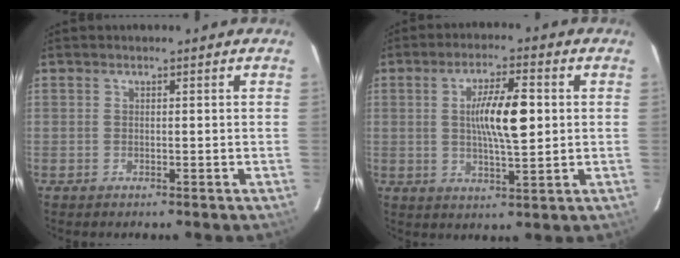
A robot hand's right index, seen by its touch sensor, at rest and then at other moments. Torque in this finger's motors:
{"motor_torque": [0.64, -0.03, 0.34, 0.13]}